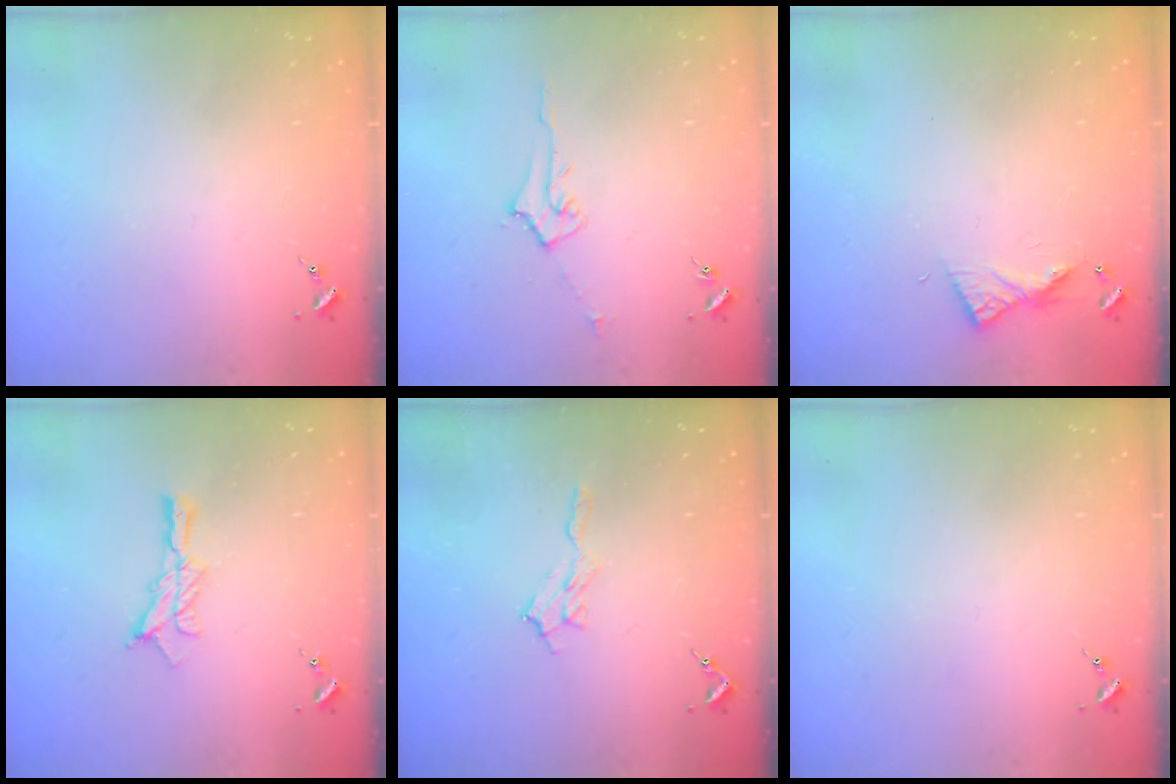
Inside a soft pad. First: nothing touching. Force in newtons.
{"total": 5.2, "press": 5.1, "slide": 0.9}
{"total": 6.1, "press": 6.1, "slide": 0.6}
{"total": 9.5, "press": 9.5, "slide": 0.4}
{"total": 6.5, "press": 6.5, "slide": 0.8}
{"total": 0.0}